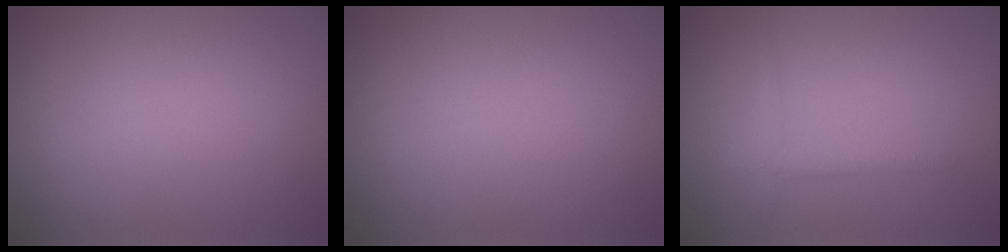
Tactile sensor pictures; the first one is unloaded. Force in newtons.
{"total": 0.0}
{"total": 1.3, "press": 1.3, "slide": 0.1}